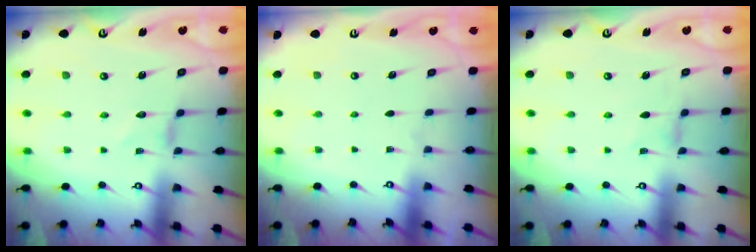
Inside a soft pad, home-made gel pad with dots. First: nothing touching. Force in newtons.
{"total": 0.0}
{"total": 1.0, "press": 1.0, "slide": 0.2}